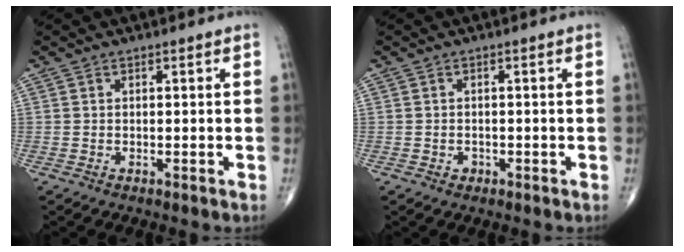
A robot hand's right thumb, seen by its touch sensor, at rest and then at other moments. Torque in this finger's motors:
{"motor_torque": [-0.21, 0.05, 0.01, 0.09, 0.01]}